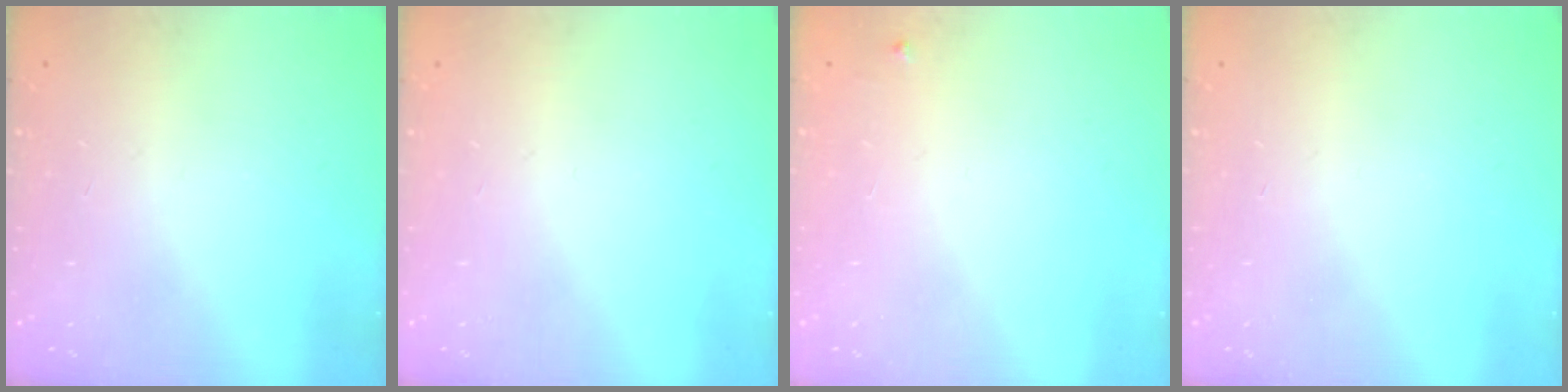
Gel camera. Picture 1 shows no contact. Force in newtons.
{"total": 0.0}
{"total": 3.2, "press": 3.2, "slide": 0.5}
{"total": 0.0}